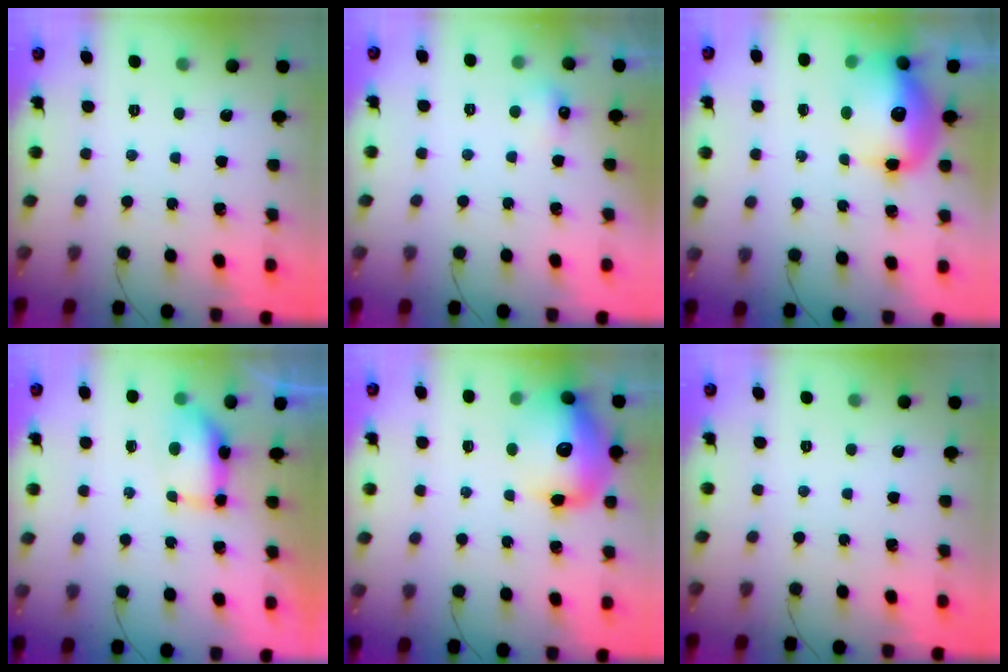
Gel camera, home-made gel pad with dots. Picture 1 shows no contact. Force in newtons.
{"total": 5.1, "press": 4.9, "slide": 1.1}
{"total": 15.6, "press": 15.1, "slide": 3.7}
{"total": 9.5, "press": 7.8, "slide": 5.3}
{"total": 16.8, "press": 16.3, "slide": 3.9}
{"total": 0.0}